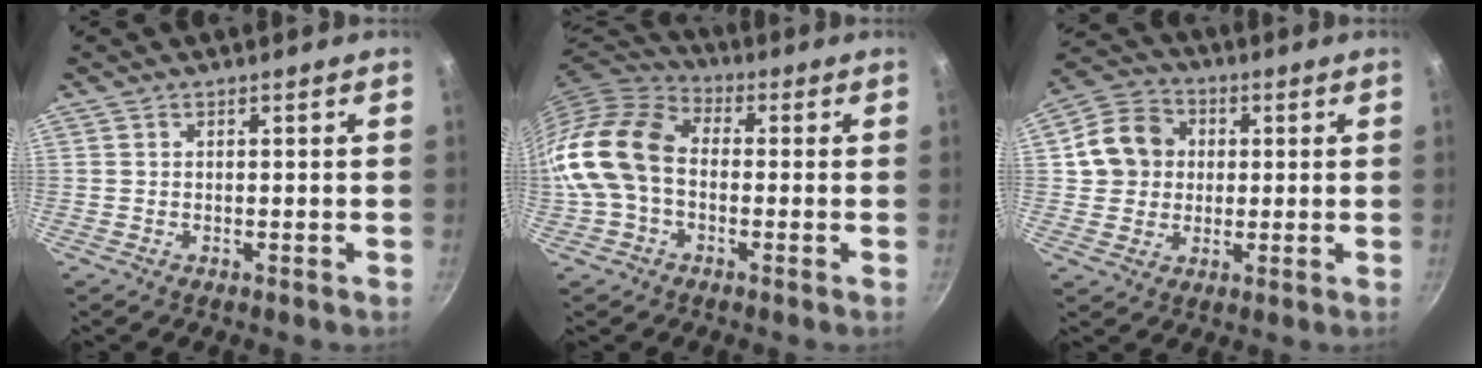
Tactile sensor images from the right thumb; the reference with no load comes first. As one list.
[{"total": 15.6, "force": [-1.4, 11.1, 10.9], "torque": [-0.196, 0.038, -0.045]}, {"total": 10.3, "force": [1.4, 9.3, 4.3], "torque": [-0.044, 0.016, 0.013]}]